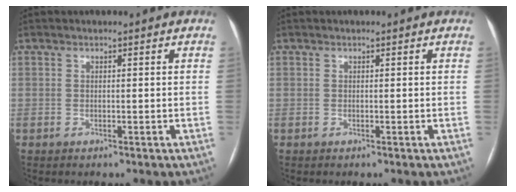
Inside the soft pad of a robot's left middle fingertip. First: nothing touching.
{"total": 0.0}